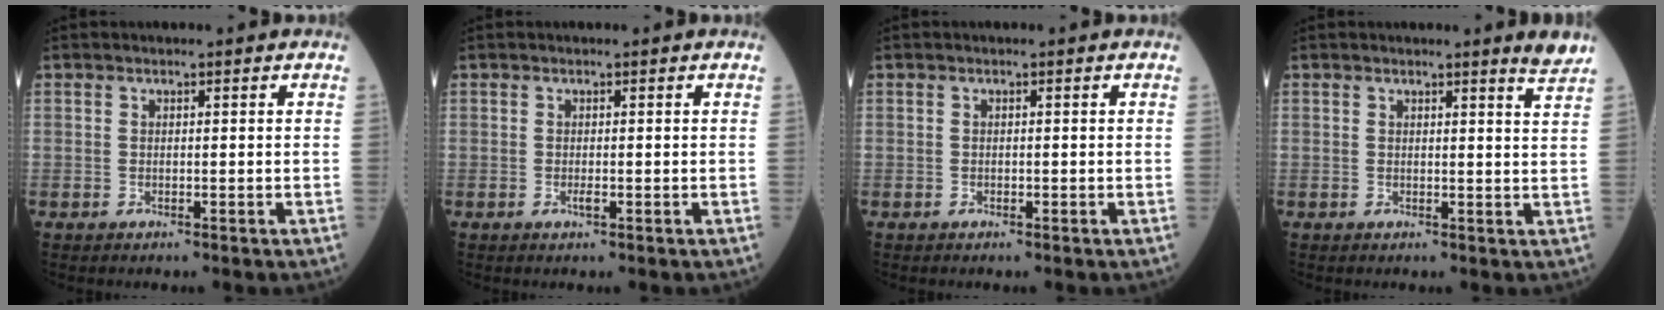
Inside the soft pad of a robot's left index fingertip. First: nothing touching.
{"total": 0.7, "force": [-0.3, 0.1, 0.6], "torque": [-0.015, -0.001, -0.003]}
{"total": 0.0}
{"total": 2.6, "force": [2.3, -0.6, 1.0], "torque": [-0.016, -0.023, 0.017]}